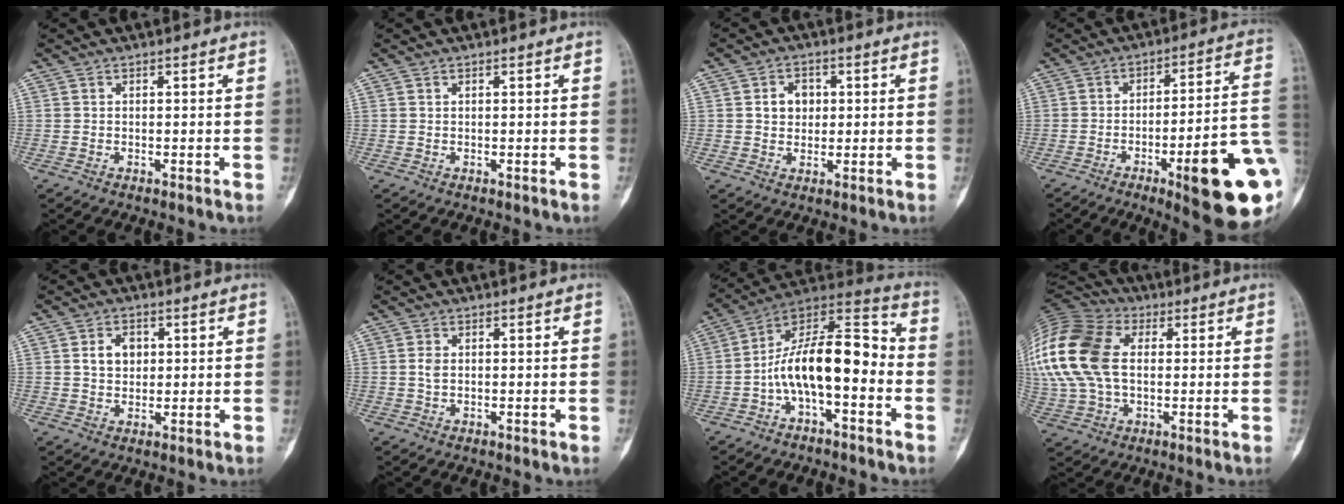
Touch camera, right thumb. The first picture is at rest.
{"total": 0.0}
{"total": 4.7, "force": [0.9, 3.8, 2.7], "torque": [-0.021, 0.003, 0.012]}
{"total": 15.5, "force": [-5.5, 2.7, 14.2], "torque": [-0.144, 0.023, -0.063]}
{"total": 4.9, "force": [1.1, 3.6, 3.1], "torque": [-0.034, -0.001, 0.019]}
{"total": 1.9, "force": [0.2, 1.2, 1.5], "torque": [-0.030, 0.000, 0.004]}
{"total": 16.6, "force": [-3.3, 7.4, 14.5], "torque": [-0.230, 0.070, -0.066]}
{"total": 24.5, "force": [3.6, 16.2, 18.1], "torque": [-0.434, 0.028, 0.068]}